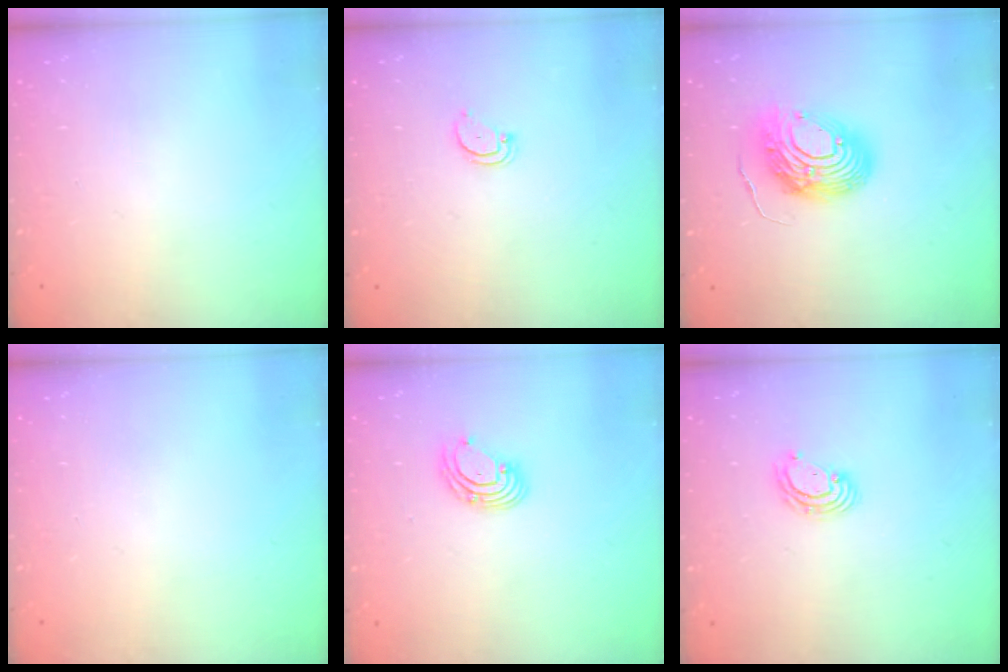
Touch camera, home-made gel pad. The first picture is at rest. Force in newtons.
{"total": 2.4, "press": 2.4, "slide": 0.2}
{"total": 13.4, "press": 13.4, "slide": 1.3}
{"total": 0.0}
{"total": 4.8, "press": 4.7, "slide": 0.5}
{"total": 4.6, "press": 4.6, "slide": 0.2}